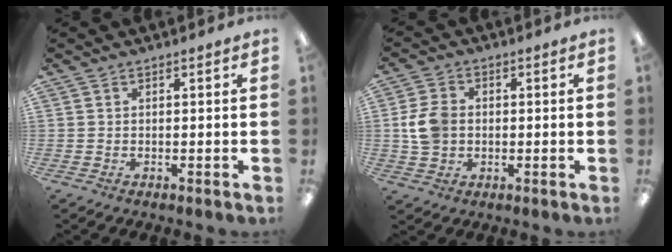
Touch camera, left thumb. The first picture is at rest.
{"total": 7.7, "force": [0.1, 6.1, 4.7], "torque": [-0.103, 0.008, 0.002]}